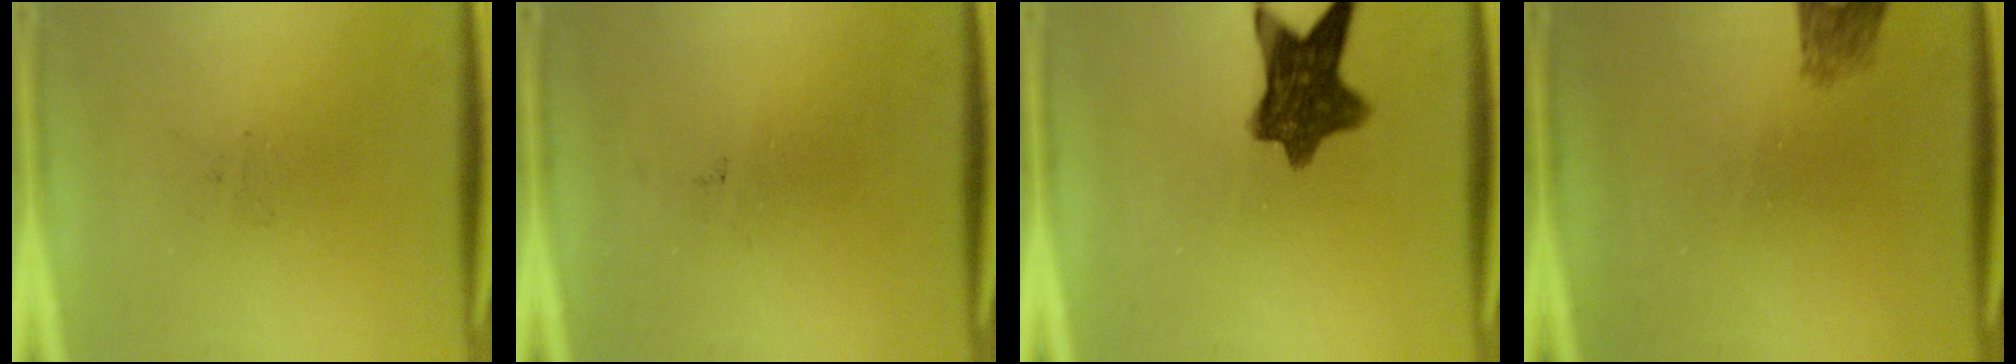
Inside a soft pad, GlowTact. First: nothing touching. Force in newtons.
{"total": 0.0}
{"total": 9.5}
{"total": 2.2}